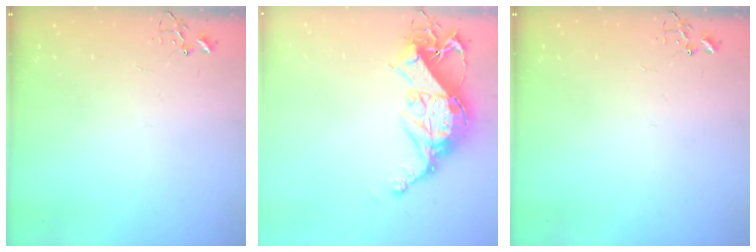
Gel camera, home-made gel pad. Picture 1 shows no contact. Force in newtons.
{"total": 15.8, "press": 15.7, "slide": 1.2}
{"total": 0.0}